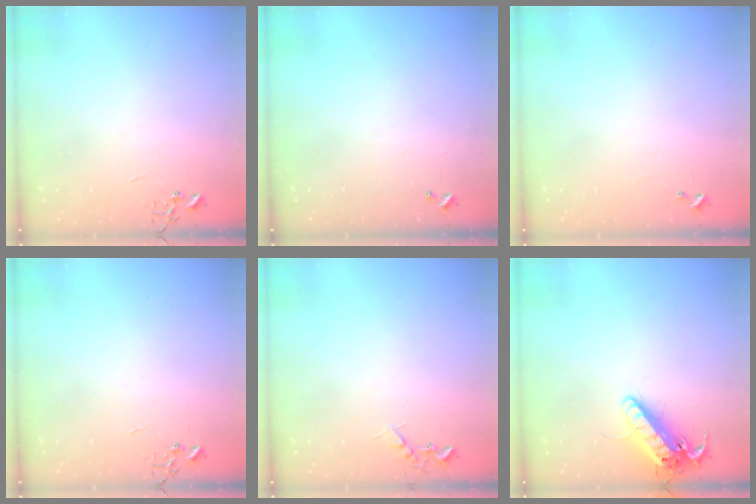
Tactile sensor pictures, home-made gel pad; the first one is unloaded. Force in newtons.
{"total": 0.0}
{"total": 4.7, "press": 4.7, "slide": 0.4}
{"total": 0.0}
{"total": 6.6, "press": 6.5, "slide": 0.7}
{"total": 15.8, "press": 15.6, "slide": 2.7}